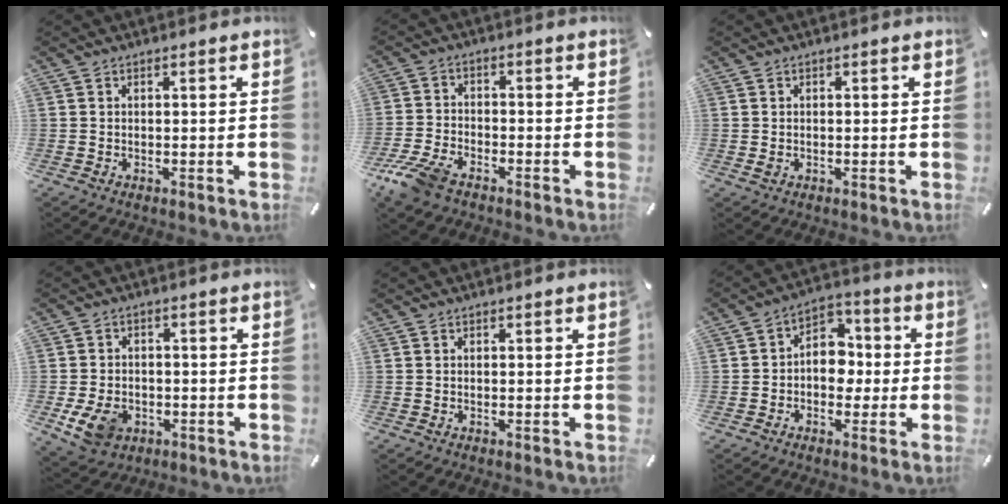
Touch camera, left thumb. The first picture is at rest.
{"total": 7.7, "force": [-5.6, 3.6, 4.0], "torque": [-0.098, 0.016, -0.111]}
{"total": 0.8, "force": [-0.1, 0.6, 0.5], "torque": [-0.002, -0.002, -0.003]}
{"total": 7.9, "force": [-2.5, 6.2, 4.3], "torque": [-0.084, 0.006, -0.047]}
{"total": 0.0}
{"total": 7.4, "force": [-1.4, 6.1, 3.9], "torque": [-0.059, 0.013, -0.028]}